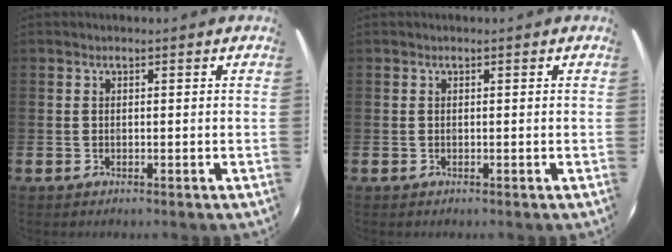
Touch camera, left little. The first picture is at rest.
{"total": 0.0}